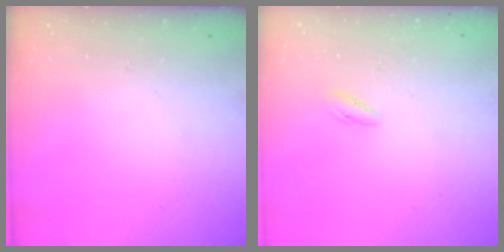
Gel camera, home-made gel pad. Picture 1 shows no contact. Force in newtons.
{"total": 1.1, "press": 0.9, "slide": 0.7}